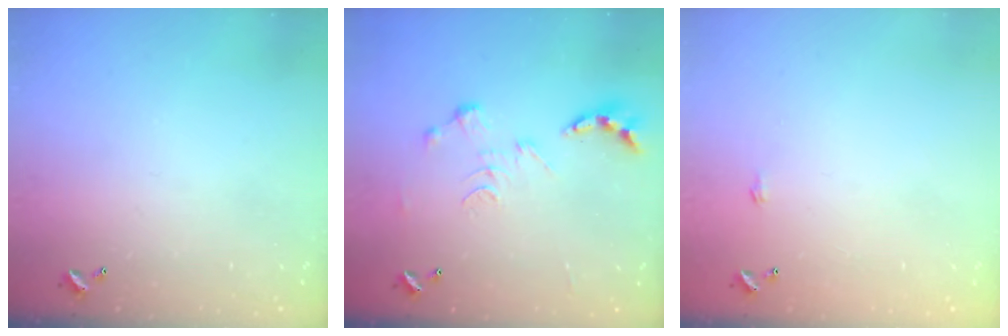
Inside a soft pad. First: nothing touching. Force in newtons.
{"total": 0.0}
{"total": 0.6, "press": 0.6, "slide": 0.2}